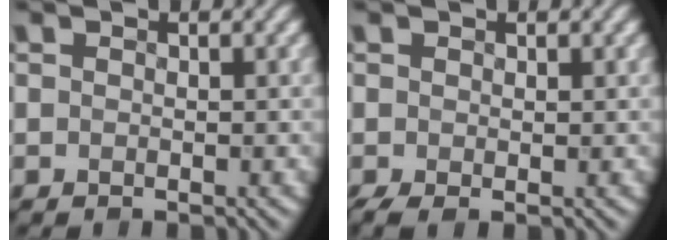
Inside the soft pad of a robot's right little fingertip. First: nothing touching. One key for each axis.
{"total": 1.6, "fx": -0.6, "fy": 0.7, "fz": 1.3, "tx": -0.034, "ty": -0.003, "tz": -0.013}